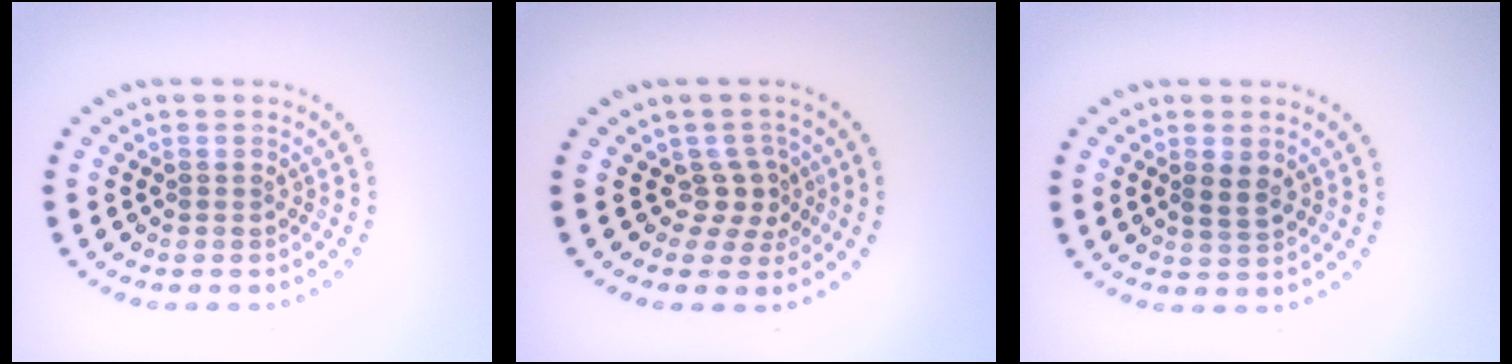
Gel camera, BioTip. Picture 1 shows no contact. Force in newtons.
{"total": 2.4, "press": 1.6, "slide": 1.7}
{"total": 1.3, "press": 1.2, "slide": 0.6}